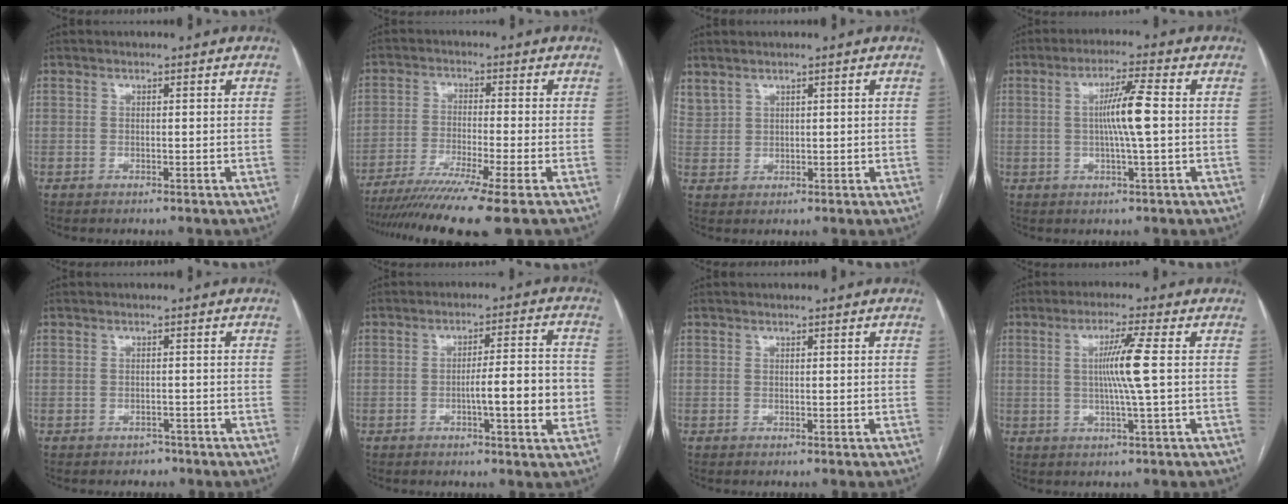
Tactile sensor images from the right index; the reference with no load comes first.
{"total": 13.2, "force": [-10.2, -1.8, 8.2], "torque": [-0.131, -0.039, -0.161]}
{"total": 3.0, "force": [2.5, 1.4, 0.8], "torque": [-0.025, 0.013, 0.062]}
{"total": 6.7, "force": [0.3, -0.4, 6.7], "torque": [-0.121, 0.001, 0.003]}
{"total": 2.0, "force": [-1.6, 1.2, 0.1], "torque": [-0.010, 0.003, -0.022]}
{"total": 9.1, "force": [-2.1, 0.7, 8.8], "torque": [-0.128, 0.008, -0.032]}
{"total": 0.0}
{"total": 6.3, "force": [0.4, -1.3, 6.2], "torque": [-0.113, -0.001, 0.010]}